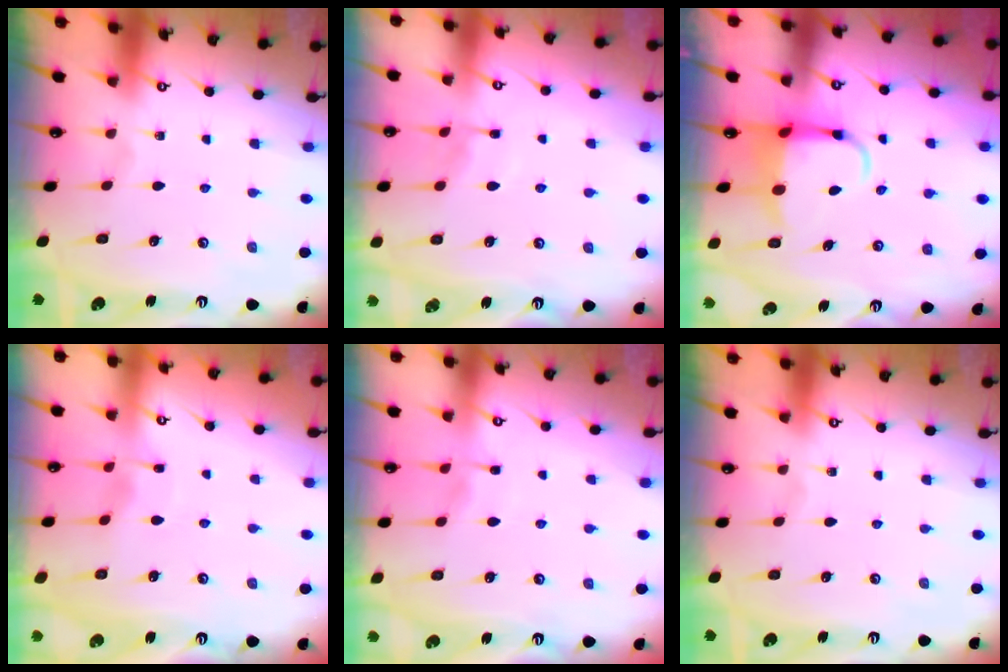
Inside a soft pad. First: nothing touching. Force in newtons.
{"total": 4.7, "press": 4.6, "slide": 0.6}
{"total": 5.9, "press": 5.7, "slide": 1.4}
{"total": 2.9, "press": 2.8, "slide": 0.4}
{"total": 1.7, "press": 1.7, "slide": 0.4}
{"total": 0.0}